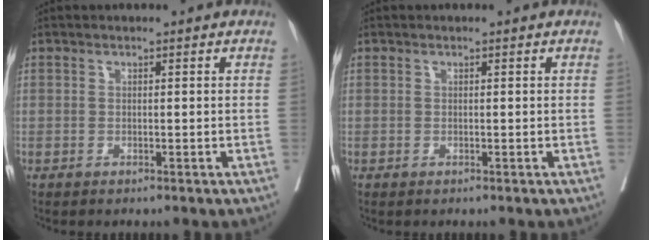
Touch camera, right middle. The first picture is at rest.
{"total": 0.0}